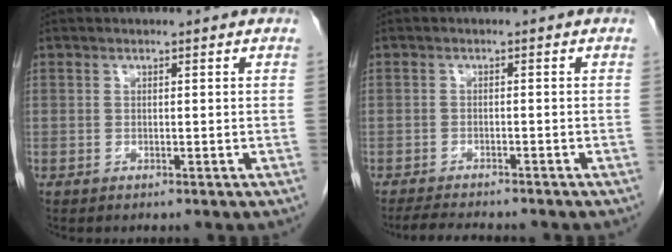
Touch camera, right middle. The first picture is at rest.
{"total": 5.8, "force": [-5.2, 0.7, 2.3], "torque": [-0.034, -0.014, -0.080]}